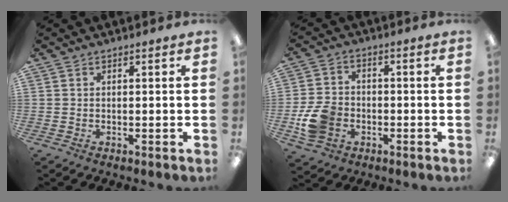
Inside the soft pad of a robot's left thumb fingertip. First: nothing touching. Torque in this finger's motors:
{"motor_torque": [-0.45, 0.70, 0.33, -0.31, 0.07]}